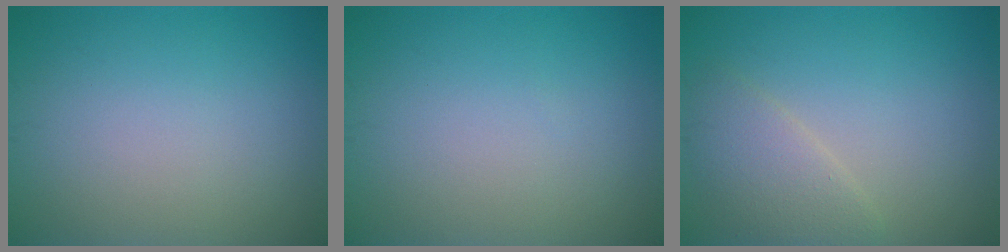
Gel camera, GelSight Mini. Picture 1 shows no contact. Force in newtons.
{"total": 0.0}
{"total": 2.9, "press": 2.9, "slide": 0.1}